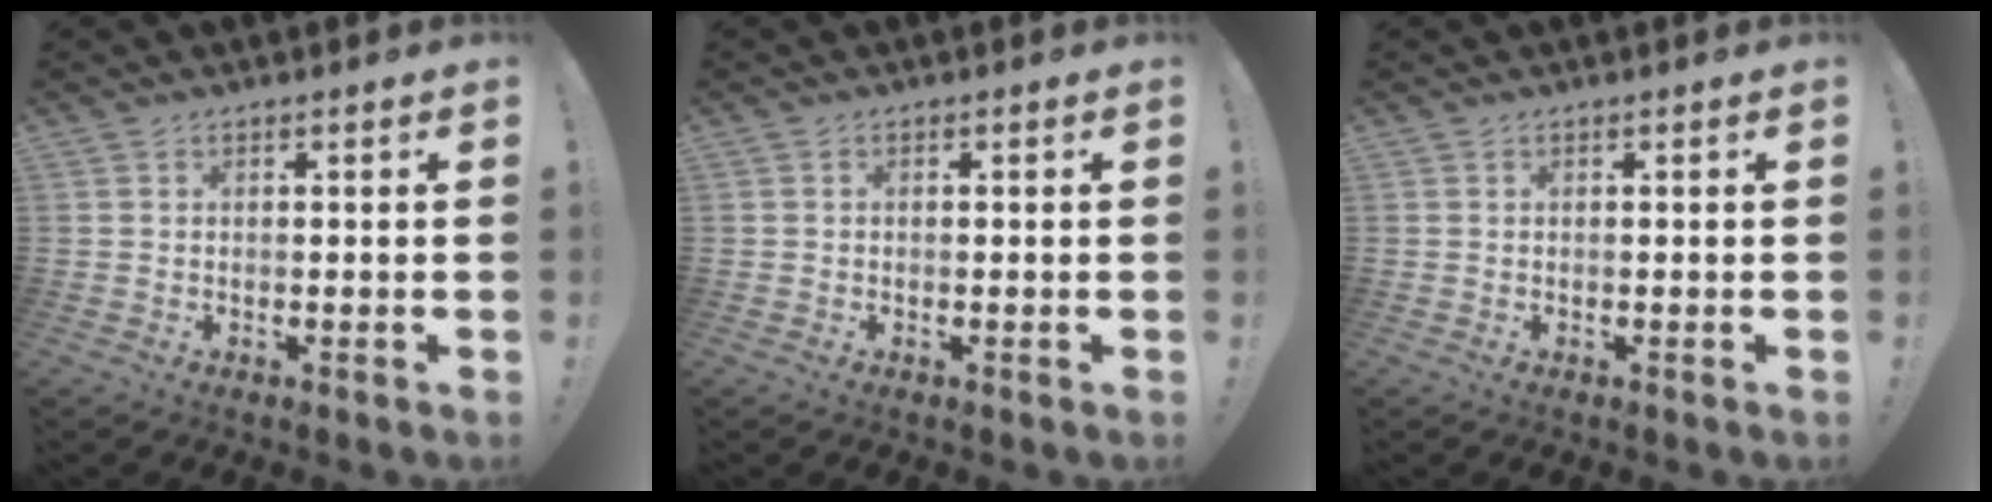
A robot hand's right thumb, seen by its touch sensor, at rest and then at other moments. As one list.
[{"total": 0.0}, {"total": 0.0}]